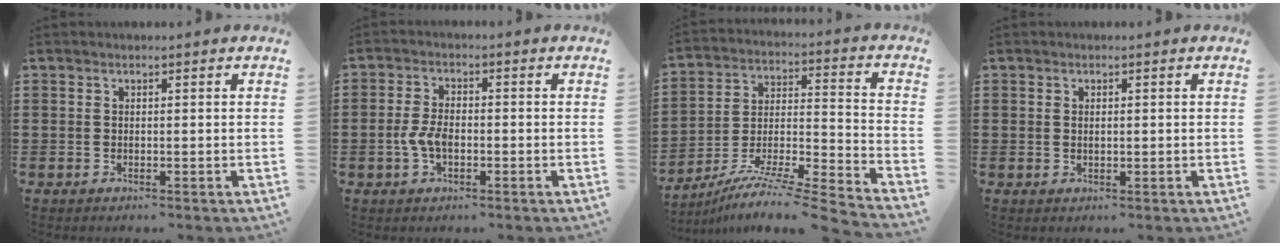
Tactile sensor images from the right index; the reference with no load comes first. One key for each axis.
{"total": 4.2, "fx": -1.1, "fy": 2.2, "fz": 3.4, "tx": -0.082, "ty": -0.002, "tz": -0.025}
{"total": 8.8, "fx": -6.9, "fy": 0.1, "fz": 5.5, "tx": -0.098, "ty": -0.005, "tz": -0.142}
{"total": 0.8, "fx": 0.1, "fy": 0.3, "fz": 0.7, "tx": -0.015, "ty": 0.002, "tz": 0.002}